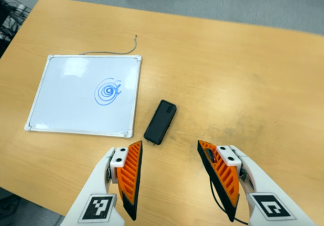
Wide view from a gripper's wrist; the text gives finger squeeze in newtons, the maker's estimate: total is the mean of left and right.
{"total": 0.0}